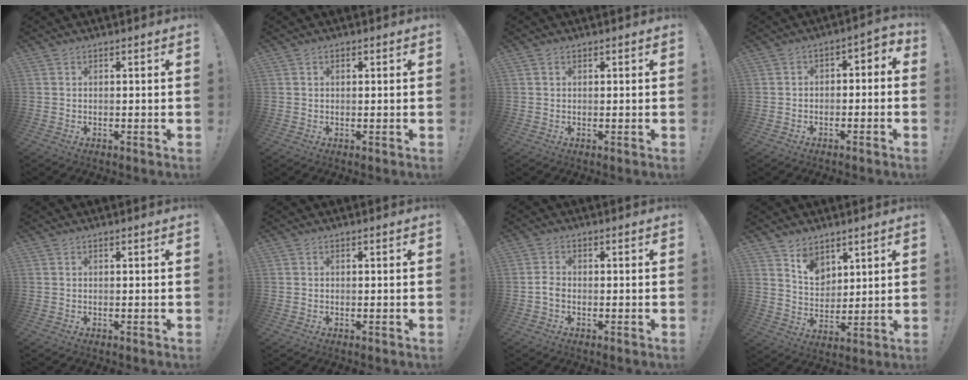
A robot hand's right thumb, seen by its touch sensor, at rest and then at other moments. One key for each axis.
{"total": 0.8, "fx": 0.3, "fy": 0.6, "fz": 0.4, "tx": -0.003, "ty": 0.001, "tz": 0.004}
{"total": 0.6, "fx": 0.5, "fy": 0.4, "fz": 0.2, "tx": 0.003, "ty": -0.002, "tz": 0.008}
{"total": 3.8, "fx": -2.7, "fy": 2.1, "fz": 1.7, "tx": -0.013, "ty": 0.015, "tz": -0.049}
{"total": 0.0}
{"total": 0.0}
{"total": 2.7, "fx": -0.9, "fy": 1.8, "fz": 1.8, "tx": -0.035, "ty": 0.012, "tz": -0.013}
{"total": 8.4, "fx": 6.1, "fy": 5.4, "fz": 2.1, "tx": -0.031, "ty": -0.047, "tz": 0.118}